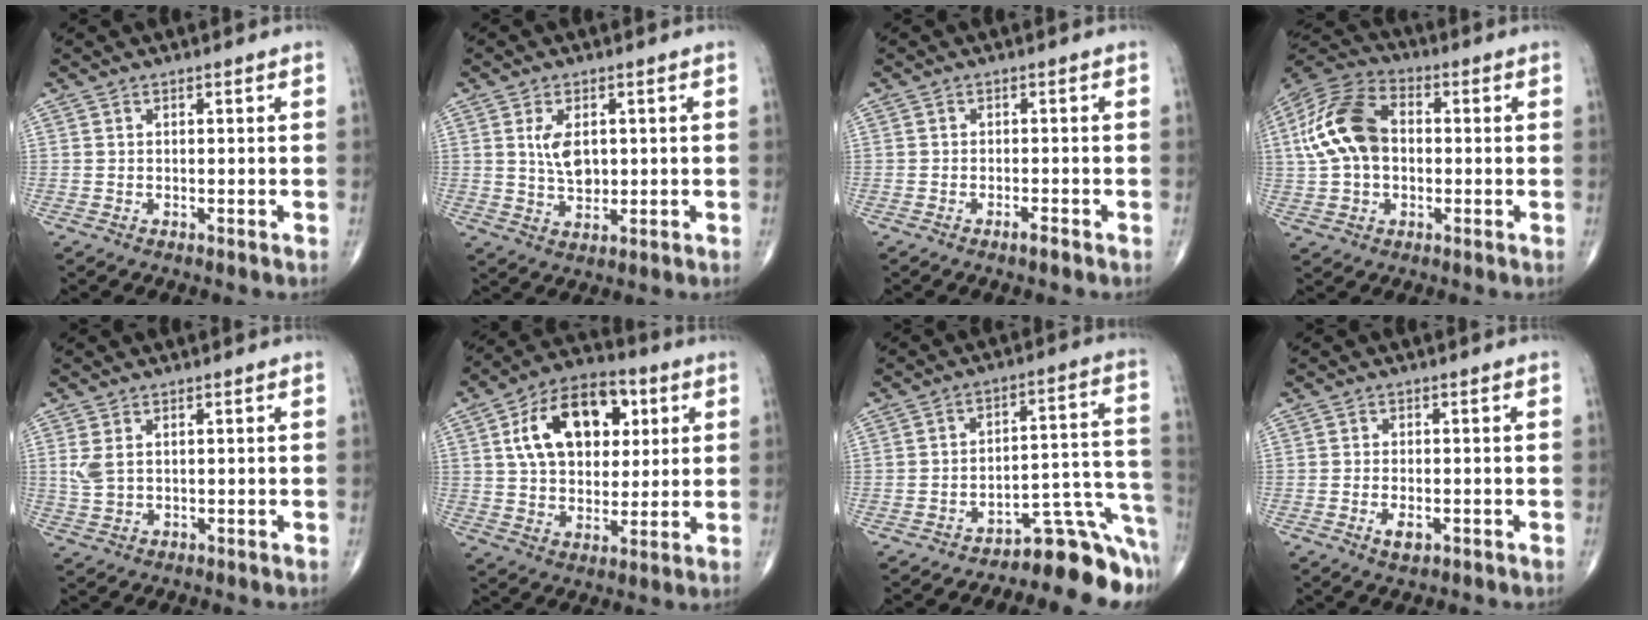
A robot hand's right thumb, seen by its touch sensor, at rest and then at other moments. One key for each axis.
{"total": 5.5, "fx": 1.0, "fy": 3.3, "fz": 4.4, "tx": -0.071, "ty": -0.008, "tz": 0.023}
{"total": 1.5, "fx": -1.1, "fy": 0.3, "fz": 1.0, "tx": -0.022, "ty": 0.000, "tz": -0.021}
{"total": 15.0, "fx": 0.9, "fy": 10.0, "fz": 11.1, "tx": -0.214, "ty": 0.029, "tz": 0.007}
{"total": 3.2, "fx": 1.0, "fy": 1.8, "fz": 2.4, "tx": -0.057, "ty": 0.000, "tz": 0.030}
{"total": 17.8, "fx": 5.4, "fy": 11.3, "fz": 12.7, "tx": -0.173, "ty": 0.003, "tz": 0.088}
{"total": 12.2, "fx": -11.0, "fy": 2.6, "fz": 4.5, "tx": -0.004, "ty": 0.126, "tz": -0.154}
{"total": 2.6, "fx": -1.0, "fy": 1.3, "fz": 2.1, "tx": -0.033, "ty": 0.000, "tz": -0.014}